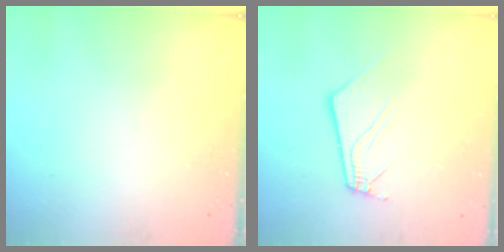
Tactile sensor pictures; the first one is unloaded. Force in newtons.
{"total": 8.2, "press": 8.1, "slide": 1.1}